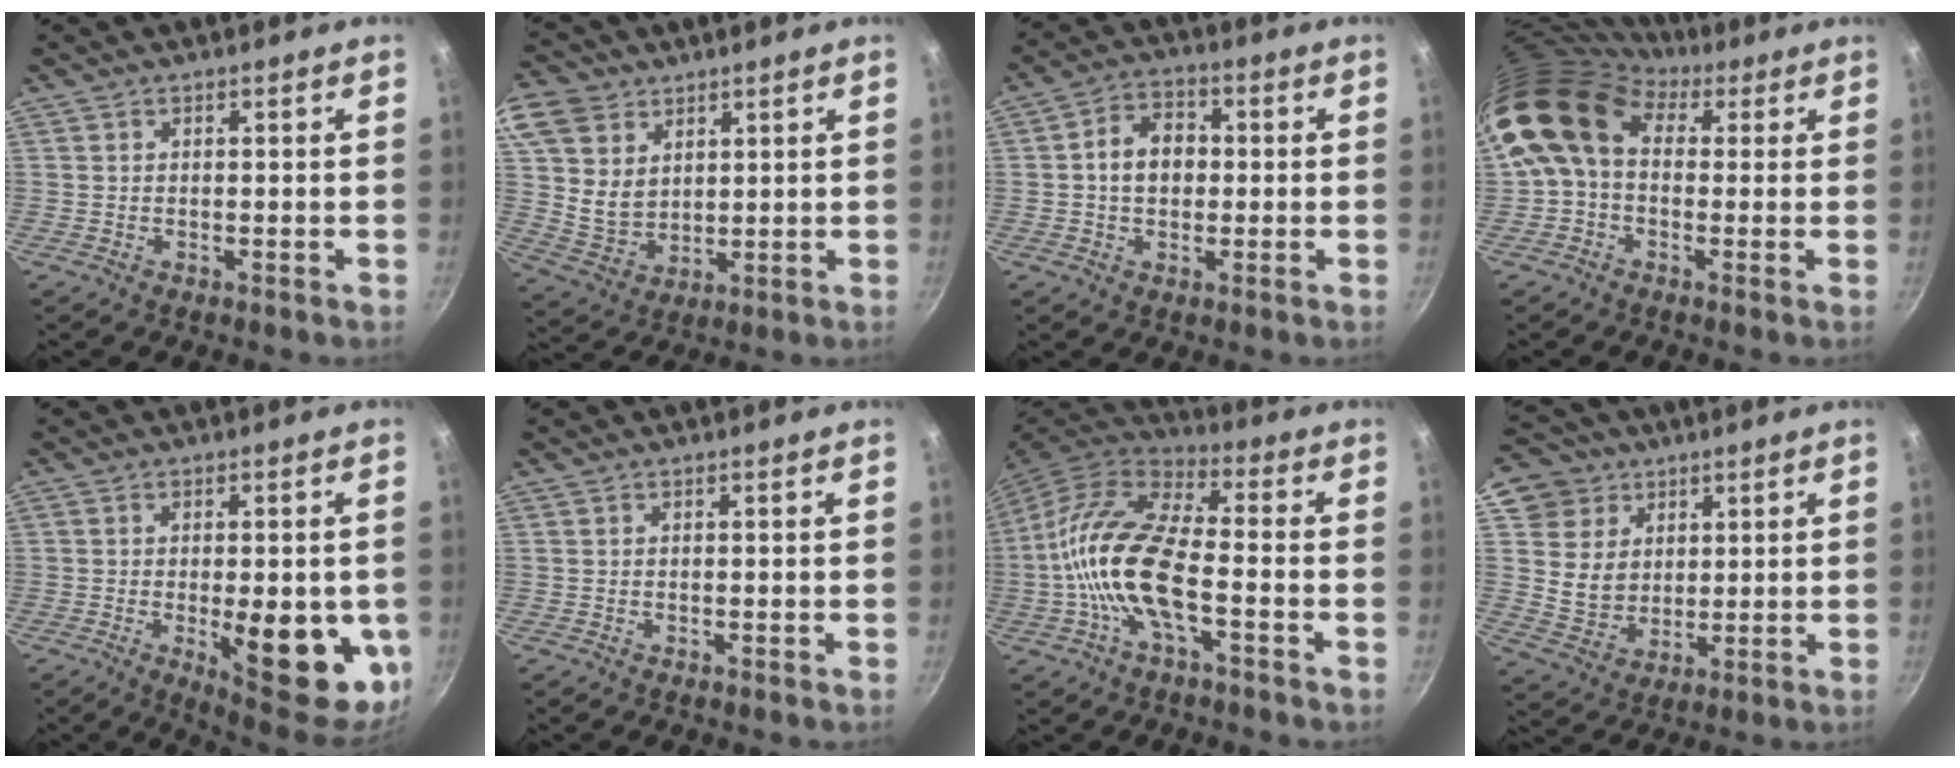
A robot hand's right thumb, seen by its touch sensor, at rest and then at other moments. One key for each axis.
{"total": 14.7, "fx": 7.1, "fy": 11.2, "fz": 6.4, "tx": -0.122, "ty": -0.013, "tz": 0.145}
{"total": 7.9, "fx": 0.2, "fy": 5.9, "fz": 5.2, "tx": -0.063, "ty": 0.019, "tz": -0.008}
{"total": 12.1, "fx": 2.4, "fy": 9.0, "fz": 7.8, "tx": -0.129, "ty": 0.020, "tz": 0.017}
{"total": 16.9, "fx": -3.3, "fy": 6.3, "fz": 15.3, "tx": -0.169, "ty": -0.018, "tz": -0.033}
{"total": 0.0}
{"total": 16.6, "fx": -3.7, "fy": 6.8, "fz": 14.7, "tx": -0.280, "ty": 0.036, "tz": -0.088}
{"total": 11.4, "fx": 5.0, "fy": 9.7, "fz": 3.5, "tx": -0.031, "ty": -0.013, "tz": 0.096}